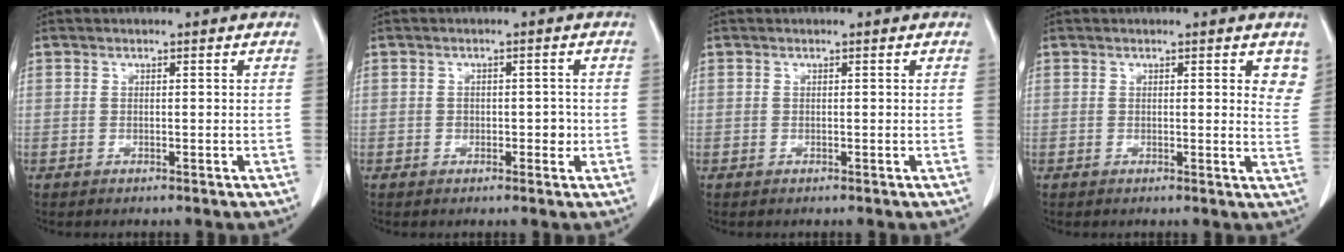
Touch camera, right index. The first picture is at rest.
{"total": 2.3, "force": [-0.5, 1.5, 1.6], "torque": [-0.018, 0.004, -0.004]}
{"total": 0.0}
{"total": 3.9, "force": [2.5, 1.1, 2.8], "torque": [-0.020, -0.010, 0.018]}